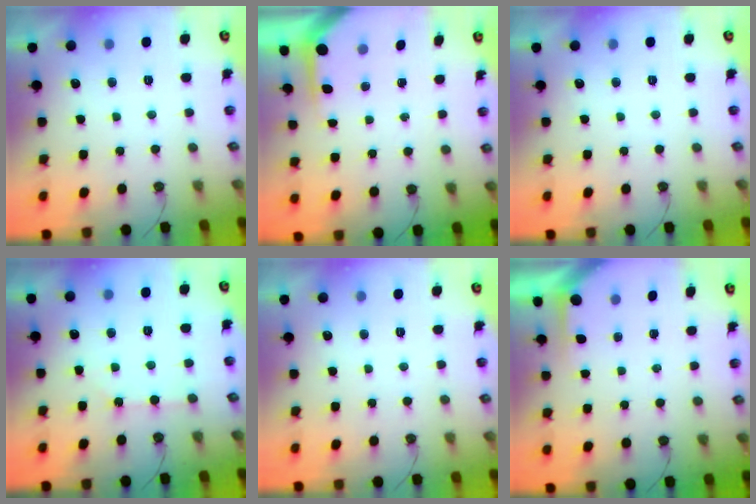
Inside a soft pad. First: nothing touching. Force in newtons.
{"total": 3.7, "press": 3.7, "slide": 0.3}
{"total": 0.0}
{"total": 2.2, "press": 2.1, "slide": 0.3}
{"total": 0.0}
{"total": 1.9, "press": 1.9, "slide": 0.2}